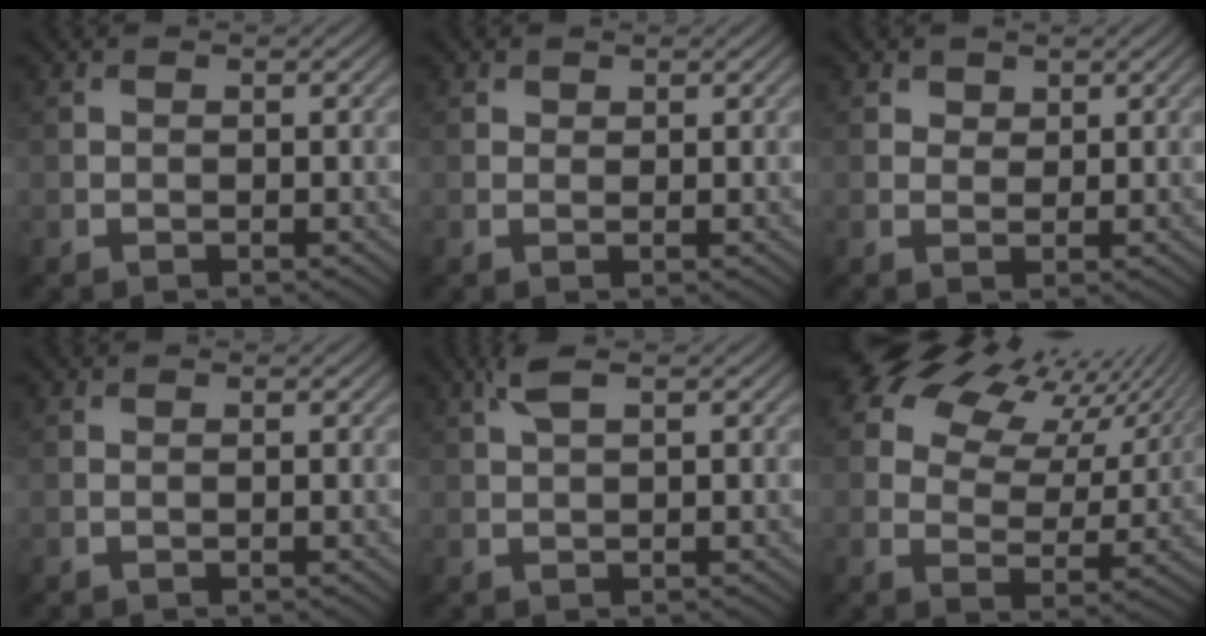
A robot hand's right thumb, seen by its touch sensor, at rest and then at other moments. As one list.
[{"total": 0.7, "force": [0.6, 0.5, 0.0], "torque": [0.000, 0.001, 0.009]}, {"total": 1.6, "force": [1.1, 1.1, 0.4], "torque": [-0.012, -0.002, 0.018]}, {"total": 0.0}, {"total": 2.9, "force": [1.6, 0.8, 2.3], "torque": [-0.059, 0.013, 0.032]}, {"total": 14.3, "force": [9.3, 6.7, 8.6], "torque": [-0.177, 0.044, 0.145]}]